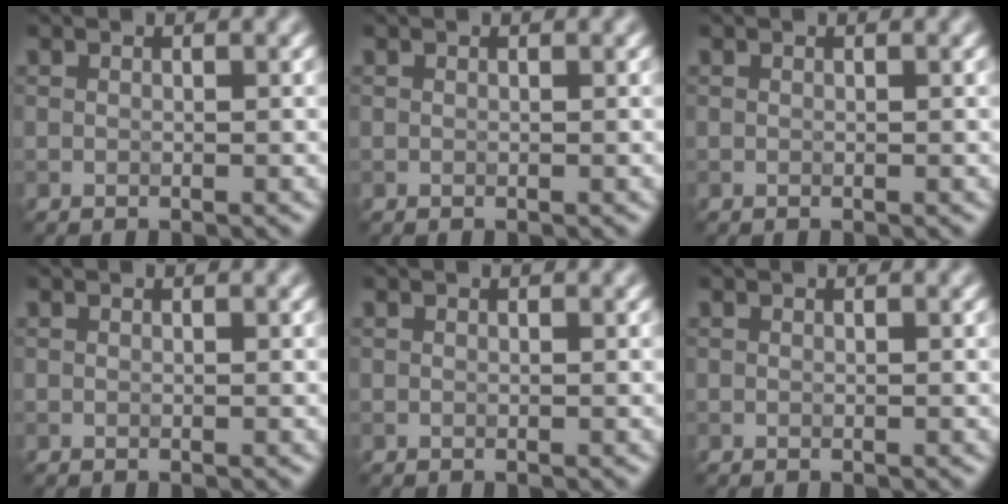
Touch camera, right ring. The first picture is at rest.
{"total": 0.0}
{"total": 0.0}
{"total": 0.0}
{"total": 0.0}
{"total": 0.0}